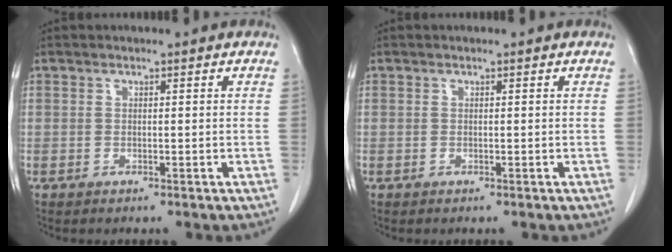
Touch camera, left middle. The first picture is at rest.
{"total": 0.0}